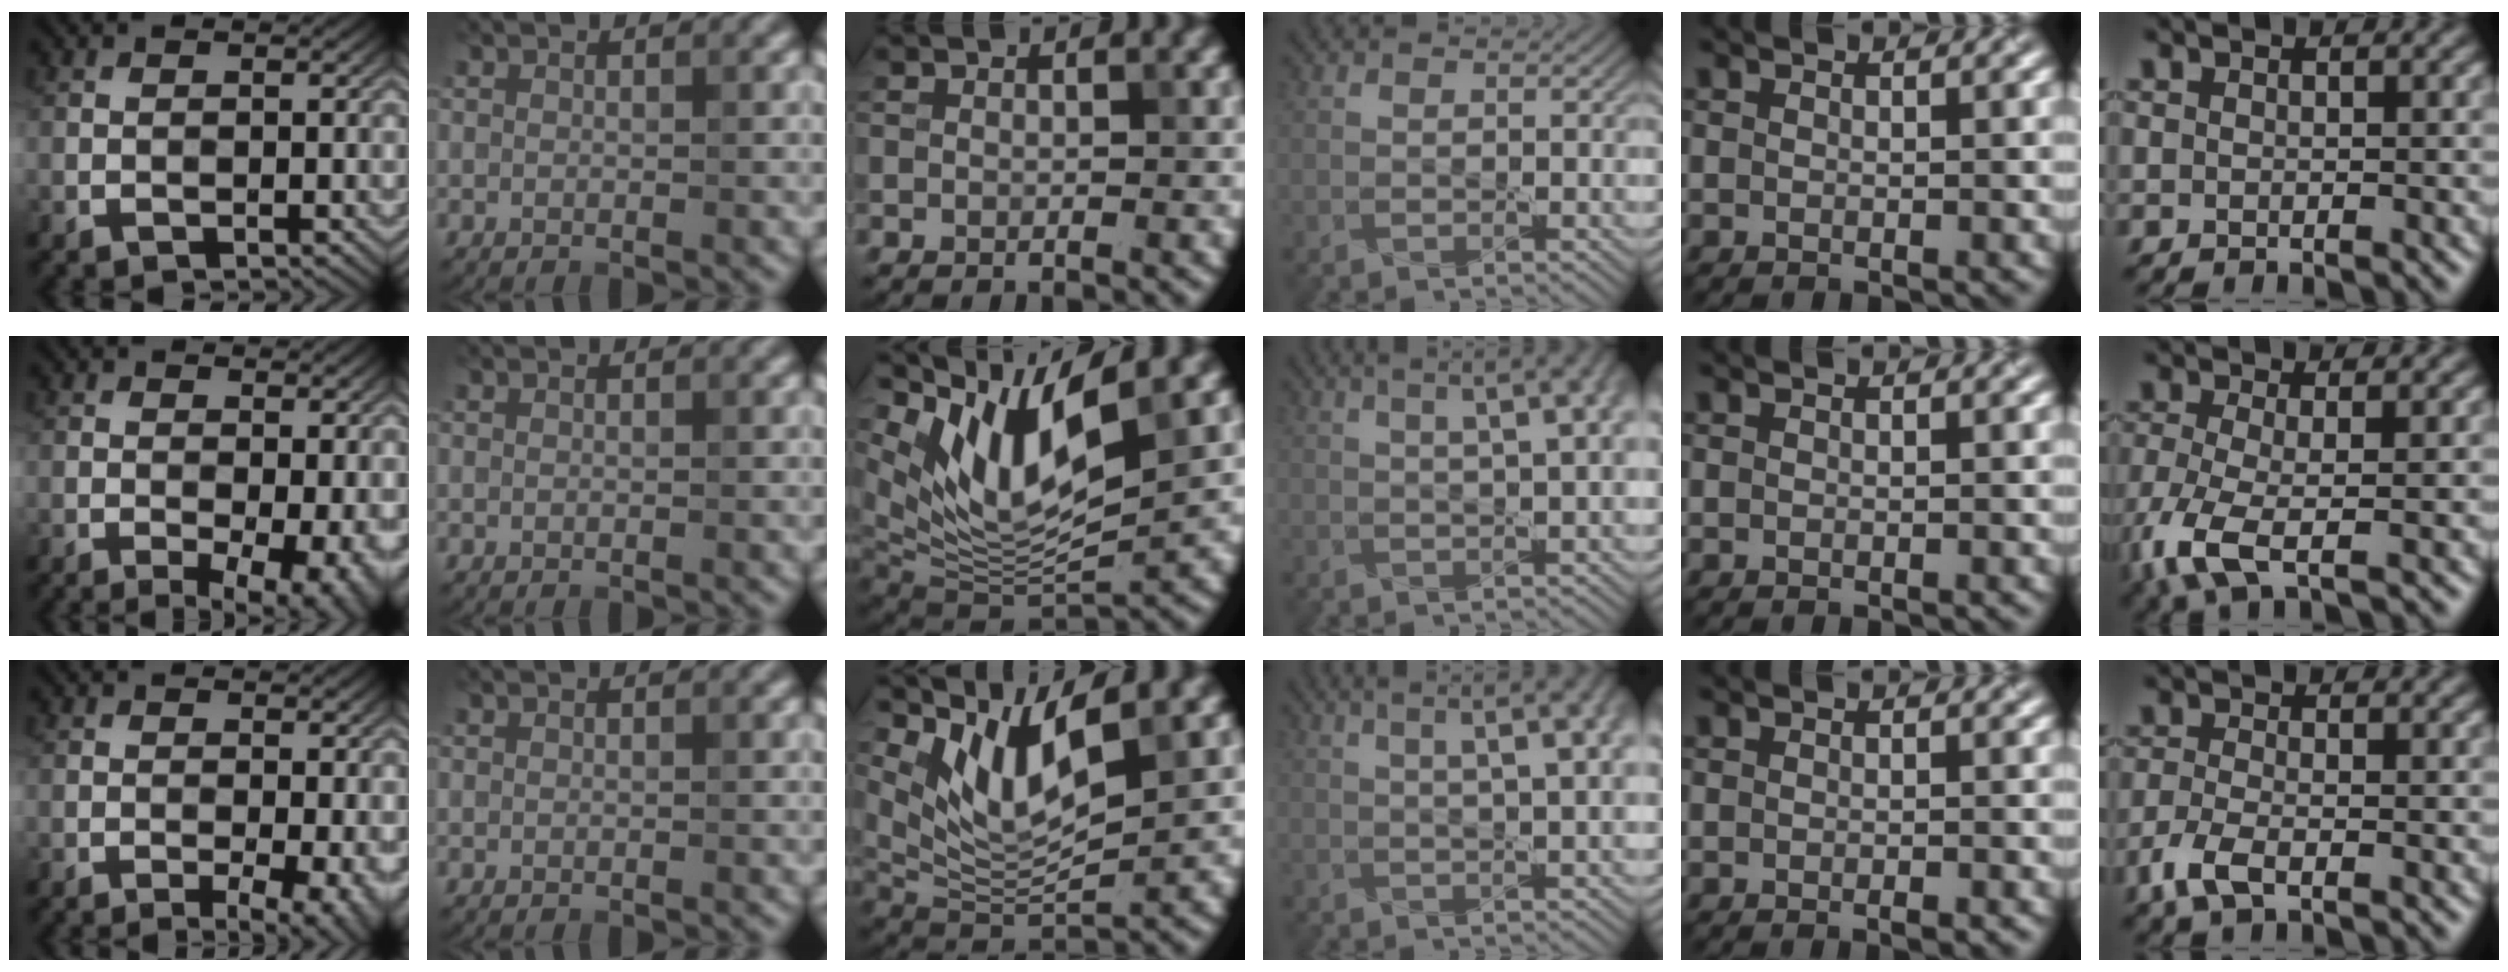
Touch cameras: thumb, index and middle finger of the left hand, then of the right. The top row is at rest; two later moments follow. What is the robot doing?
{"motion": "pour", "object": "sugar"}